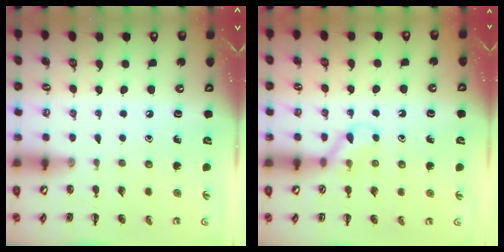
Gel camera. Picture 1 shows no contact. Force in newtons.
{"total": 4.9, "press": 4.6, "slide": 1.6}